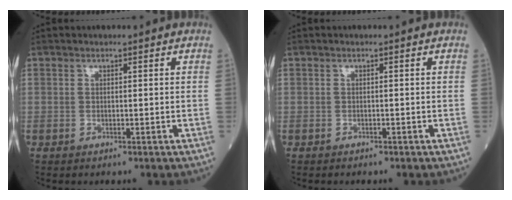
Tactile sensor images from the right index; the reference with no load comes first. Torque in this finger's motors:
{"motor_torque": [-0.06, -0.02, -0.07, -0.01]}